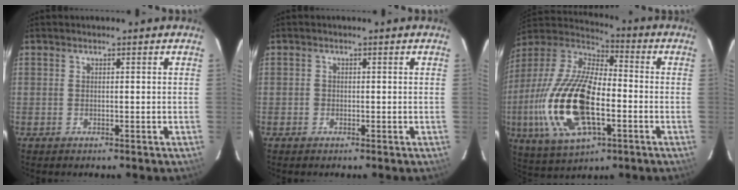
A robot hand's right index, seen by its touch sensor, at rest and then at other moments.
{"total": 0.9, "force": [-0.3, 0.8, 0.1], "torque": [0.001, 0.001, -0.004]}
{"total": 23.9, "force": [-5.4, 10.8, 20.6], "torque": [-0.443, -0.019, -0.098]}